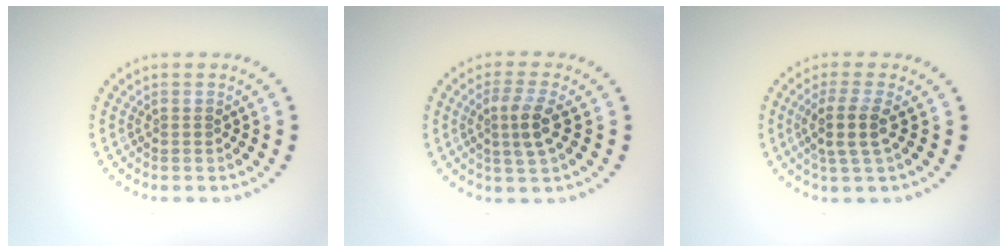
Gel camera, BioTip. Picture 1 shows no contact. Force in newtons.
{"total": 2.8, "press": 2.5, "slide": 1.2}
{"total": 2.9, "press": 2.3, "slide": 1.6}